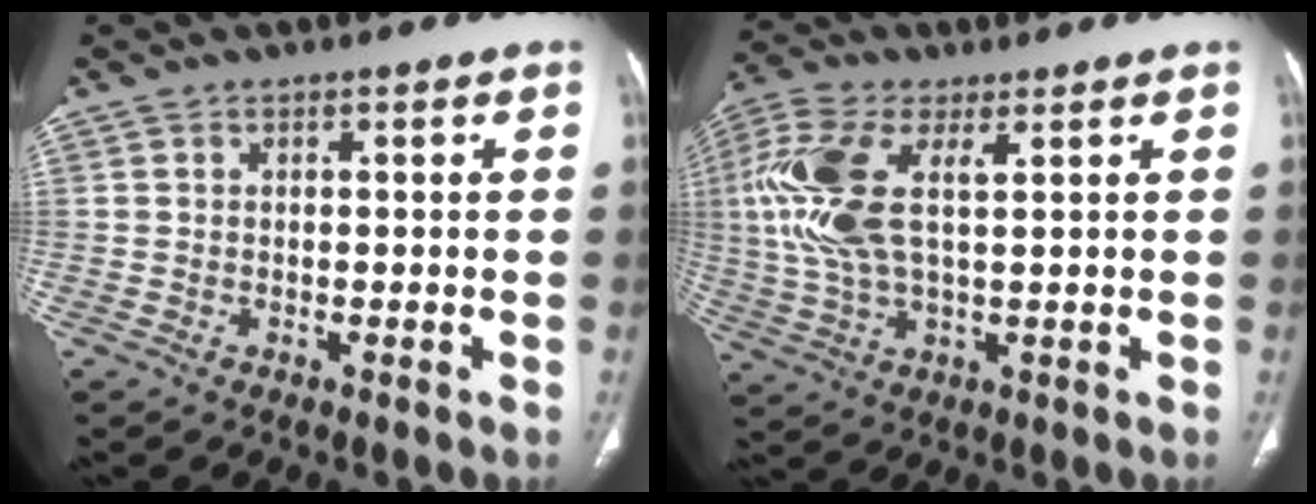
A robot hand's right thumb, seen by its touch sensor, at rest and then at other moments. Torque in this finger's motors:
{"motor_torque": [0.70, 1.12, 0.90, 0.95, 0.53]}